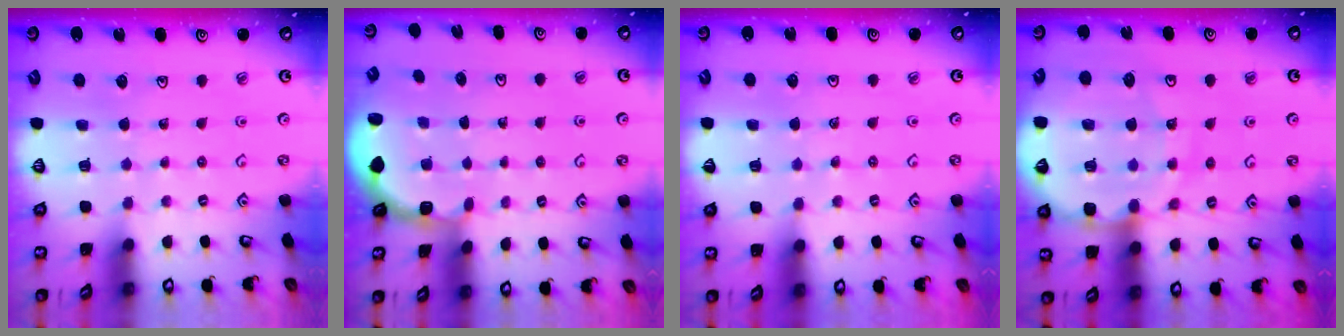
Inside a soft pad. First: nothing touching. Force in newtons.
{"total": 1.9, "press": 1.8, "slide": 0.7}
{"total": 2.7, "press": 2.7, "slide": 0.2}
{"total": 14.4, "press": 14.3, "slide": 1.5}